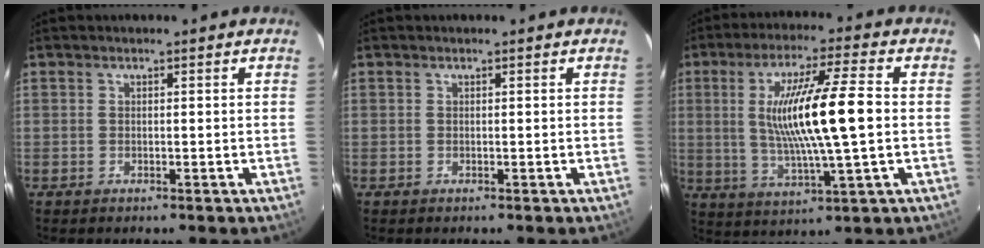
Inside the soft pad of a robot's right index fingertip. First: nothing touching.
{"total": 0.0}
{"total": 14.4, "force": [0.6, 0.4, 14.4], "torque": [-0.271, -0.001, 0.011]}